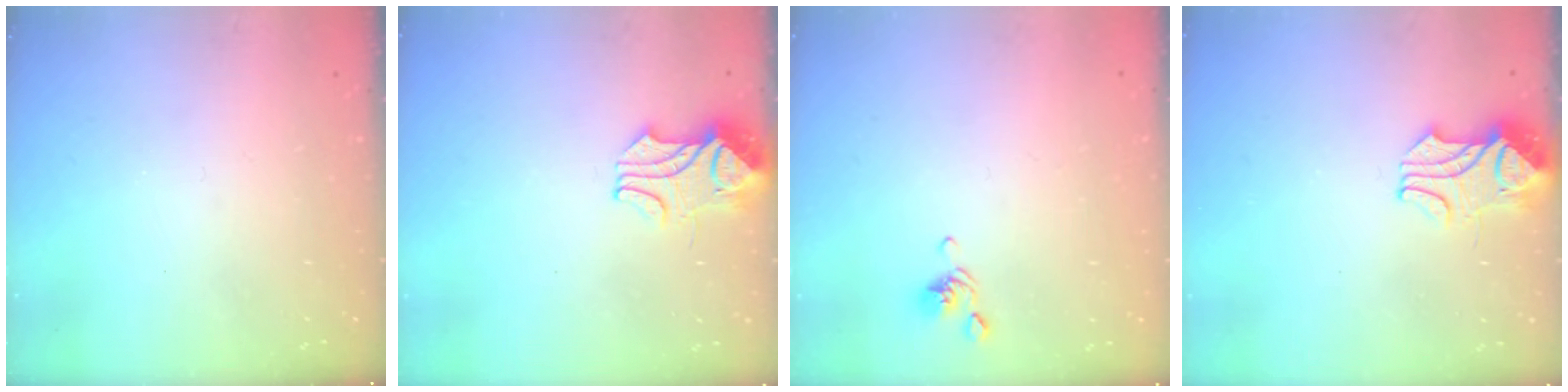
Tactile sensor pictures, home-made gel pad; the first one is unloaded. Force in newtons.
{"total": 2.1, "press": 2.0, "slide": 0.9}
{"total": 2.6, "press": 2.6, "slide": 0.5}
{"total": 2.4, "press": 2.2, "slide": 1.0}